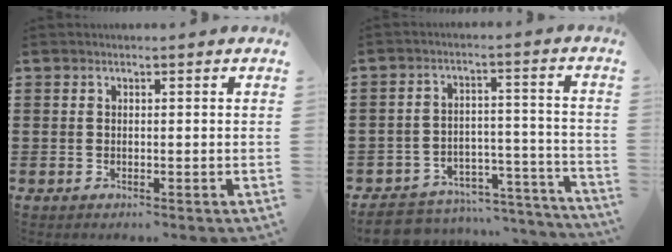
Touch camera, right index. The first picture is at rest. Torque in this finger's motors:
{"motor_torque": [-1.21, 0.62, -1.05, -0.21]}